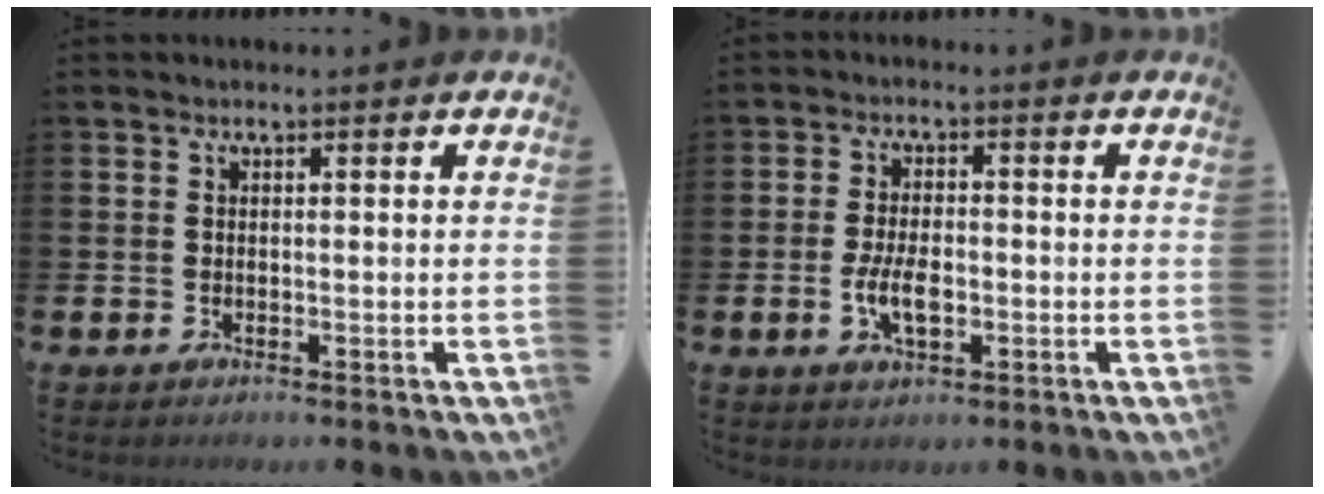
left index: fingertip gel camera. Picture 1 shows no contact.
{"total": 4.6, "force": [-1.0, 2.2, 3.9], "torque": [-0.066, 0.000, -0.020]}